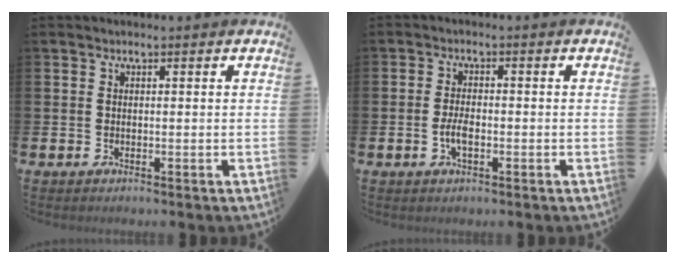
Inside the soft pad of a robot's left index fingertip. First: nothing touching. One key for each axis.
{"total": 2.8, "fx": -0.9, "fy": 1.1, "fz": 2.4, "tx": -0.042, "ty": 0.001, "tz": -0.017}